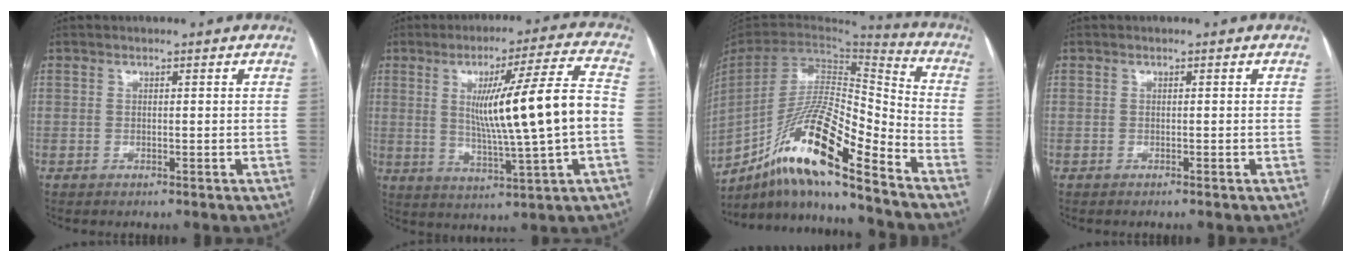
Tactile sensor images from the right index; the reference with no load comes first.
{"total": 15.4, "force": [0.3, -0.4, 15.4], "torque": [-0.246, 0.003, 0.009]}
{"total": 18.4, "force": [-12.9, 1.5, 13.1], "torque": [-0.266, -0.002, -0.236]}
{"total": 0.0}